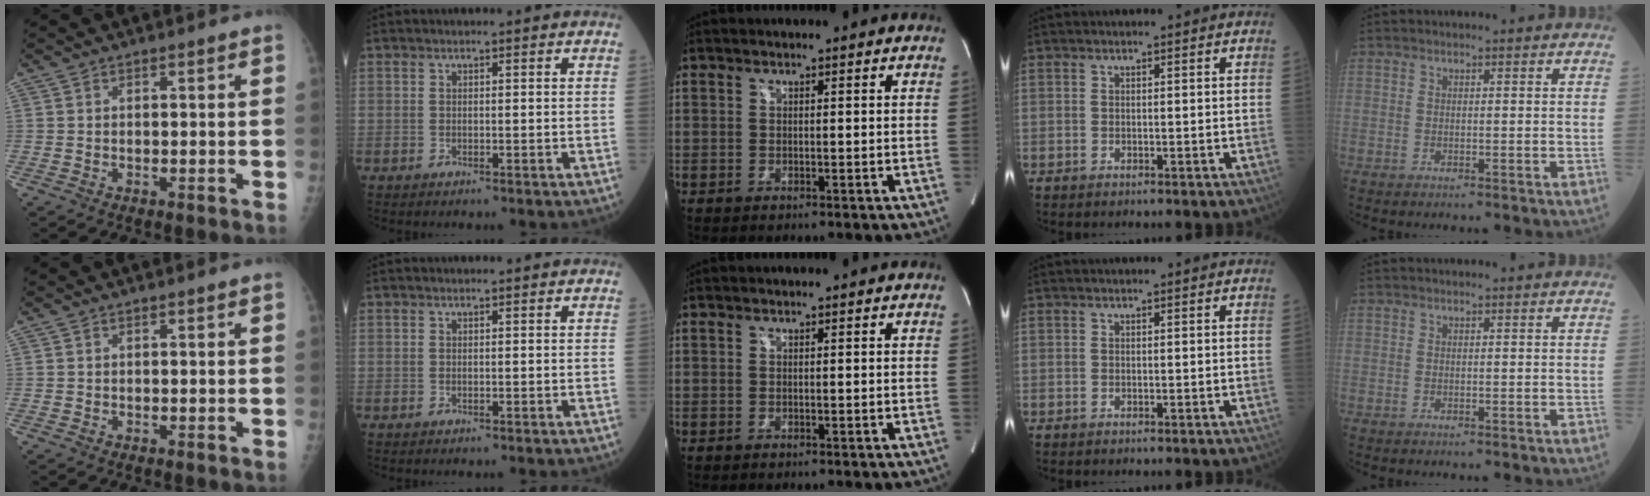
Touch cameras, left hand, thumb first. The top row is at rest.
{}